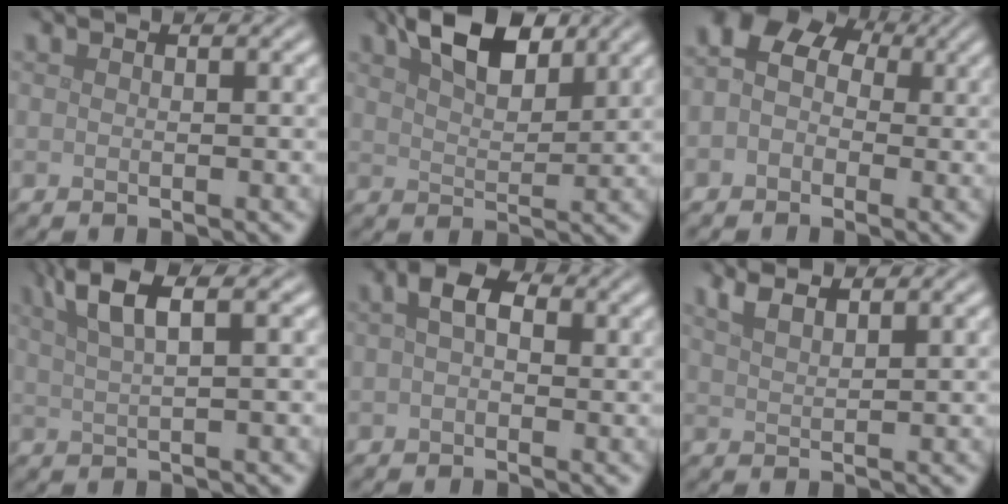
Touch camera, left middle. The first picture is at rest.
{"total": 6.3, "force": [3.9, 2.9, 4.1], "torque": [-0.068, 0.014, 0.062]}
{"total": 6.3, "force": [0.8, 5.2, 3.5], "torque": [-0.042, 0.029, -0.015]}
{"total": 4.8, "force": [2.6, 1.2, 3.8], "torque": [-0.063, 0.015, 0.045]}
{"total": 3.3, "force": [0.9, 2.0, 2.5], "torque": [-0.039, 0.011, 0.006]}
{"total": 2.5, "force": [2.1, 0.6, 1.2], "torque": [-0.019, 0.009, 0.039]}